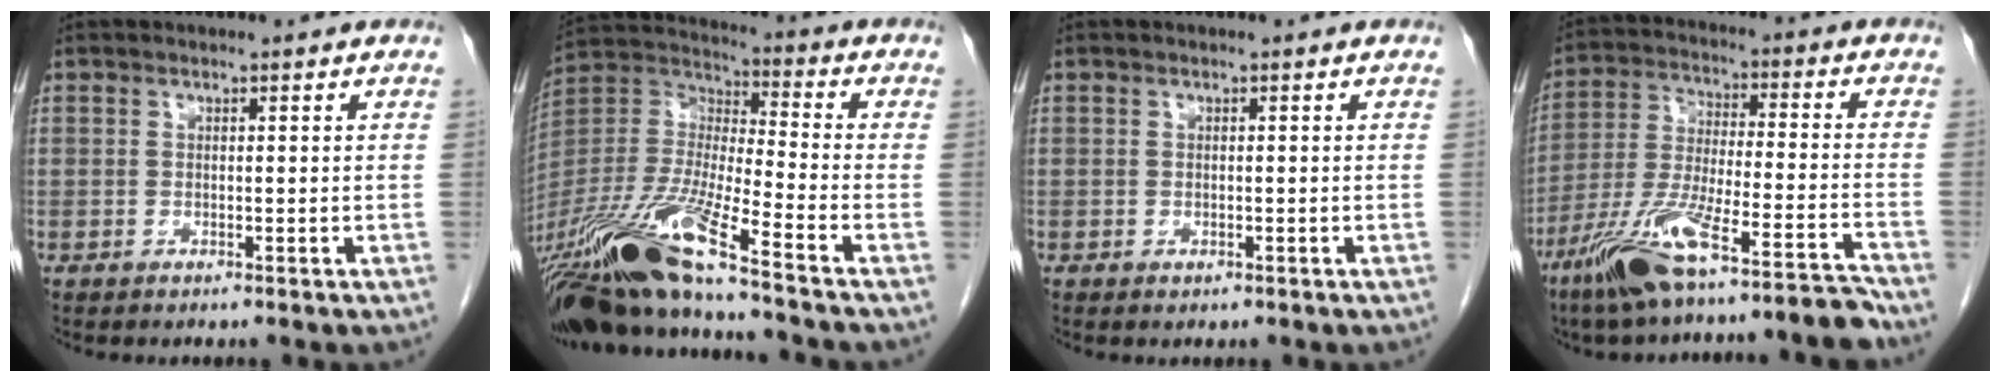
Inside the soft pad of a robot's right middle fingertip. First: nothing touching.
{"total": 18.7, "force": [-13.9, -0.1, 12.4], "torque": [-0.282, -0.025, -0.265]}
{"total": 0.5, "force": [0.2, 0.1, -0.4], "torque": [0.005, 0.000, 0.006]}
{"total": 15.8, "force": [-12.5, 0.2, 9.6], "torque": [-0.184, -0.006, -0.217]}